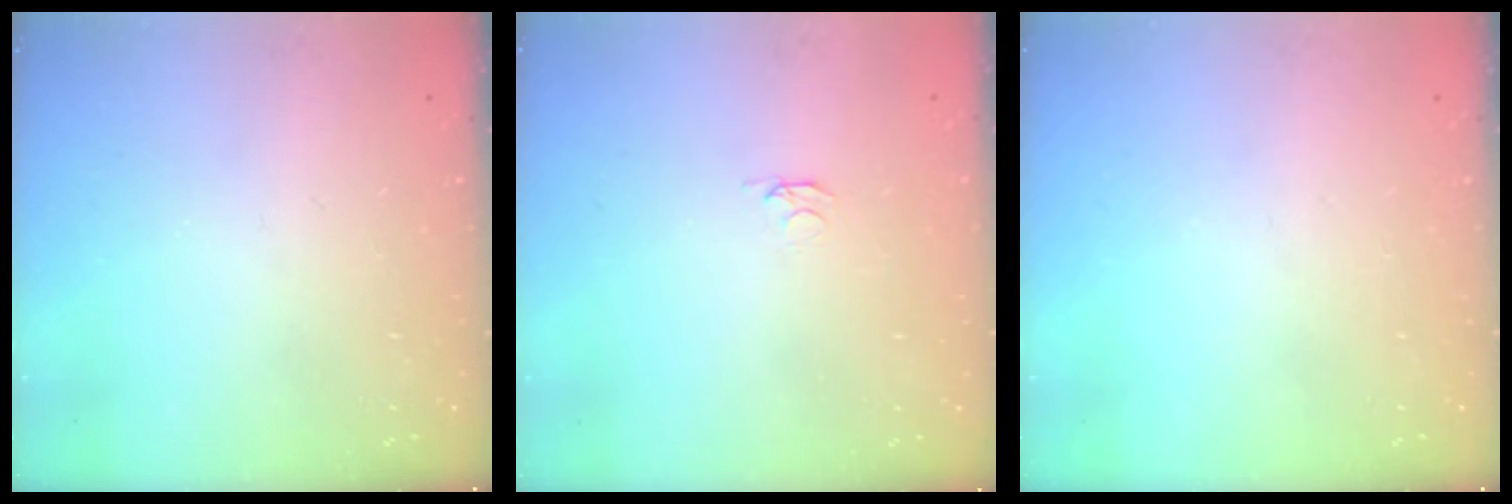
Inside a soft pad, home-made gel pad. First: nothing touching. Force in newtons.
{"total": 2.1, "press": 2.0, "slide": 0.3}
{"total": 0.0}